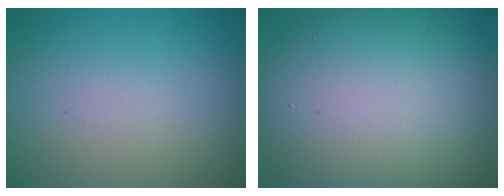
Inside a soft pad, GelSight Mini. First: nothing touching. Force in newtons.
{"total": 15.0, "press": 15.0, "slide": 0.7}